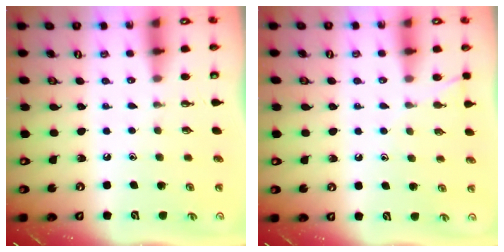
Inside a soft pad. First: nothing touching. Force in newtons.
{"total": 5.9, "press": 5.9, "slide": 0.6}